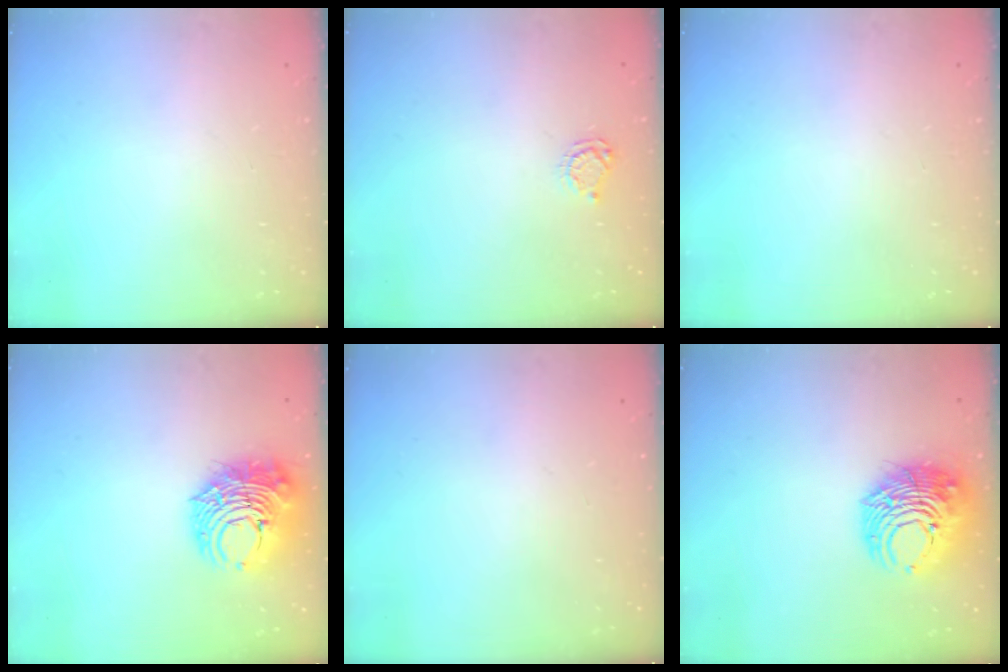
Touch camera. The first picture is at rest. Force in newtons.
{"total": 4.7, "press": 4.7, "slide": 0.6}
{"total": 0.0}
{"total": 11.7, "press": 11.5, "slide": 1.6}
{"total": 0.0}
{"total": 11.6, "press": 11.5, "slide": 1.4}